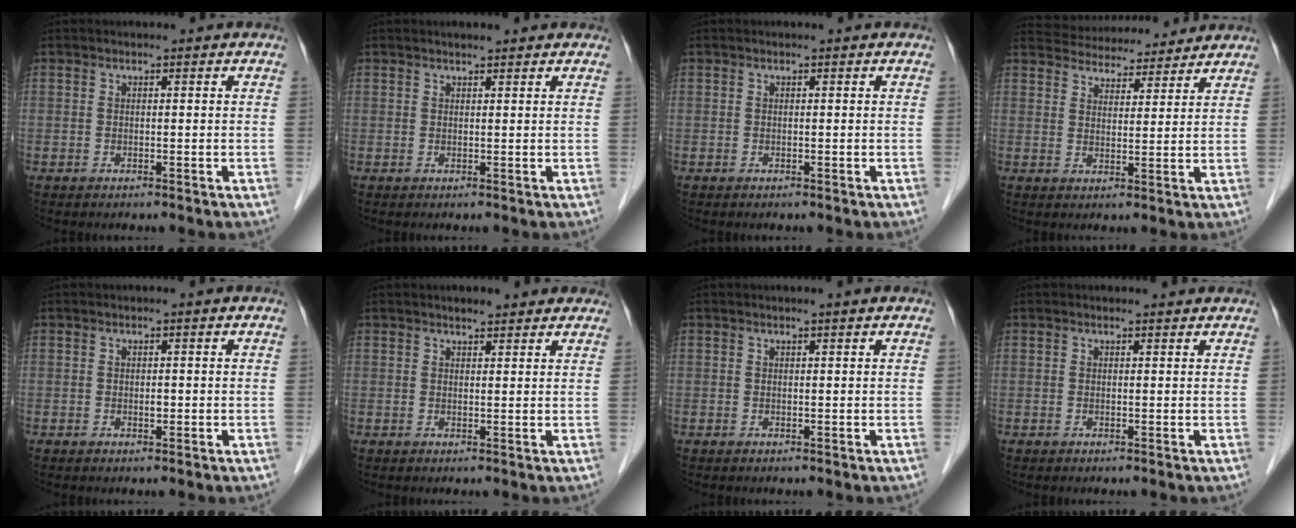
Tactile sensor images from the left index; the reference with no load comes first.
{"total": 1.8, "force": [1.6, 0.3, 0.9], "torque": [-0.015, 0.013, 0.024]}
{"total": 0.0}
{"total": 12.6, "force": [12.0, 2.9, 2.7], "torque": [-0.037, 0.025, 0.173]}
{"total": 0.6, "force": [0.0, 0.3, 0.5], "torque": [-0.007, 0.000, 0.001]}
{"total": 4.0, "force": [3.5, 1.0, 1.7], "torque": [-0.019, 0.018, 0.043]}
{"total": 0.5, "force": [0.4, -0.2, 0.3], "torque": [-0.012, -0.004, 0.014]}
{"total": 2.0, "force": [2.0, 0.2, 0.2], "torque": [-0.010, 0.005, 0.021]}